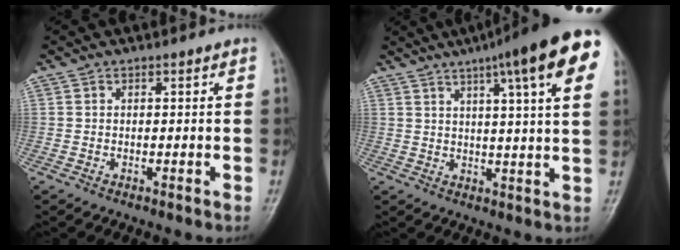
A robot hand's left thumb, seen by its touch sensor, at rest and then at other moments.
{"total": 18.8, "force": [9.6, 2.7, 16.0], "torque": [-0.216, -0.003, 0.118]}